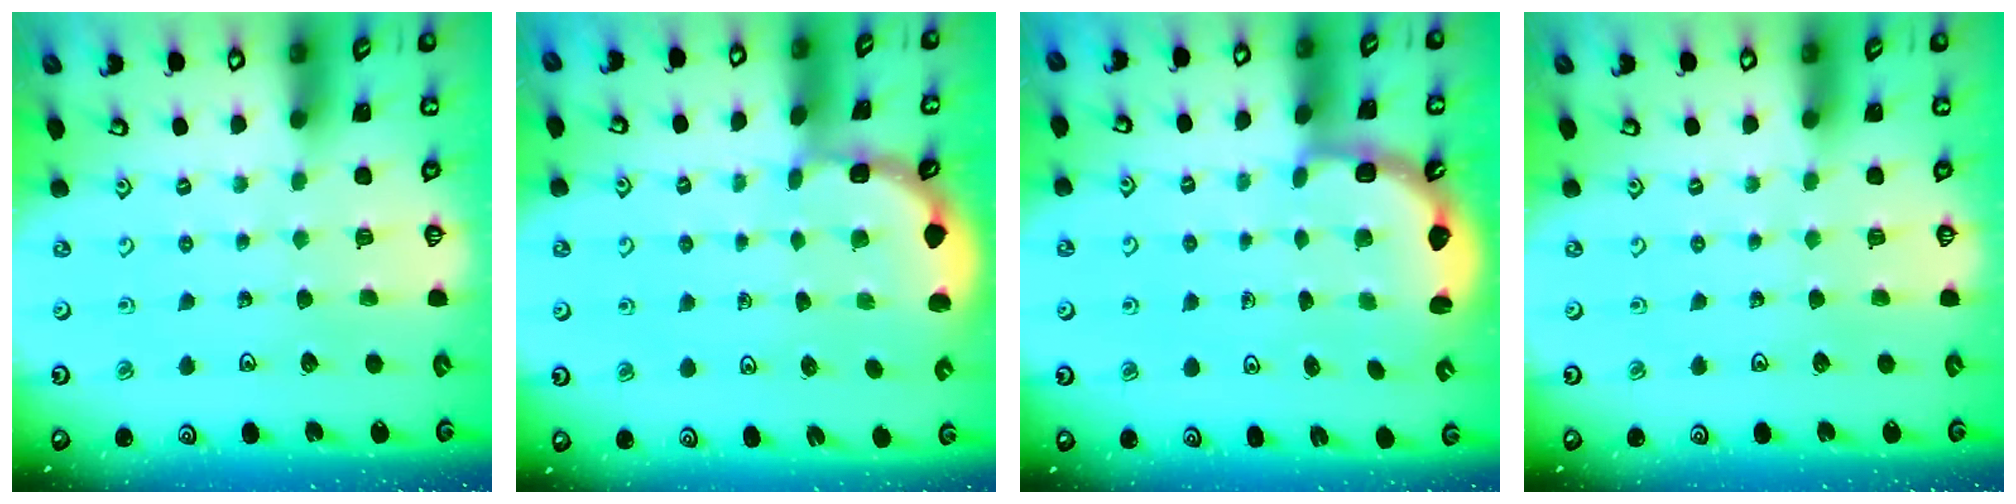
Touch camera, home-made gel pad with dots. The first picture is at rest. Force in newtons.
{"total": 1.6, "press": 1.6, "slide": 0.2}
{"total": 3.4, "press": 2.4, "slide": 2.4}
{"total": 0.0}